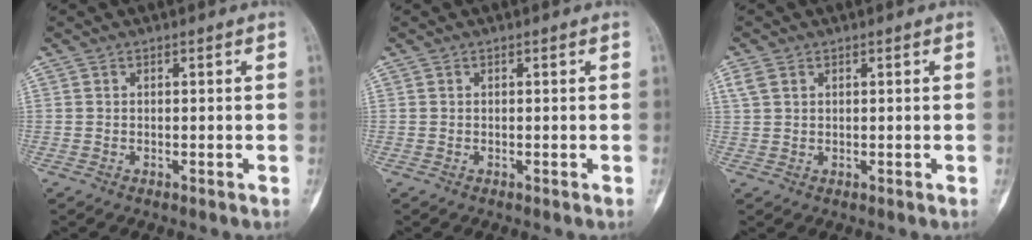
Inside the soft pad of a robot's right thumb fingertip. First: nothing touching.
{"total": 0.0}
{"total": 2.4, "force": [1.1, 1.6, 1.4], "torque": [-0.032, 0.008, 0.029]}